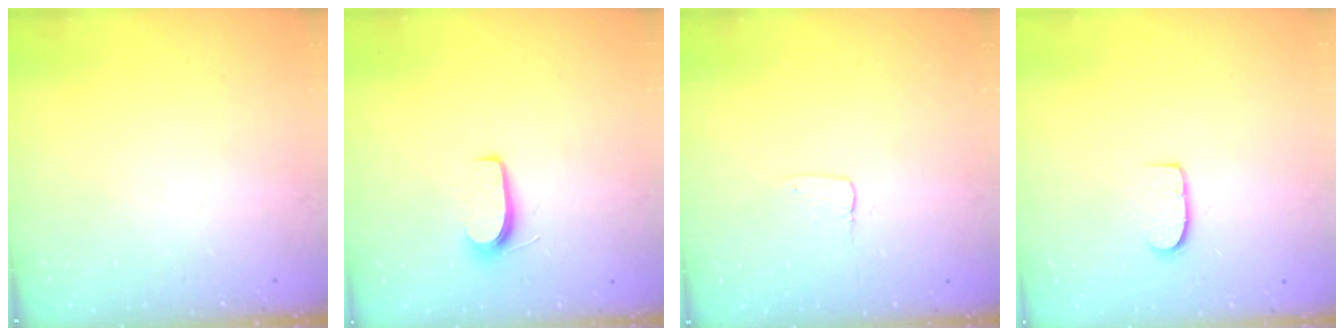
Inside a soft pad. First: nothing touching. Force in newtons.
{"total": 6.1, "press": 6.1, "slide": 0.6}
{"total": 2.9, "press": 2.9, "slide": 0.2}
{"total": 6.6, "press": 6.6, "slide": 0.5}